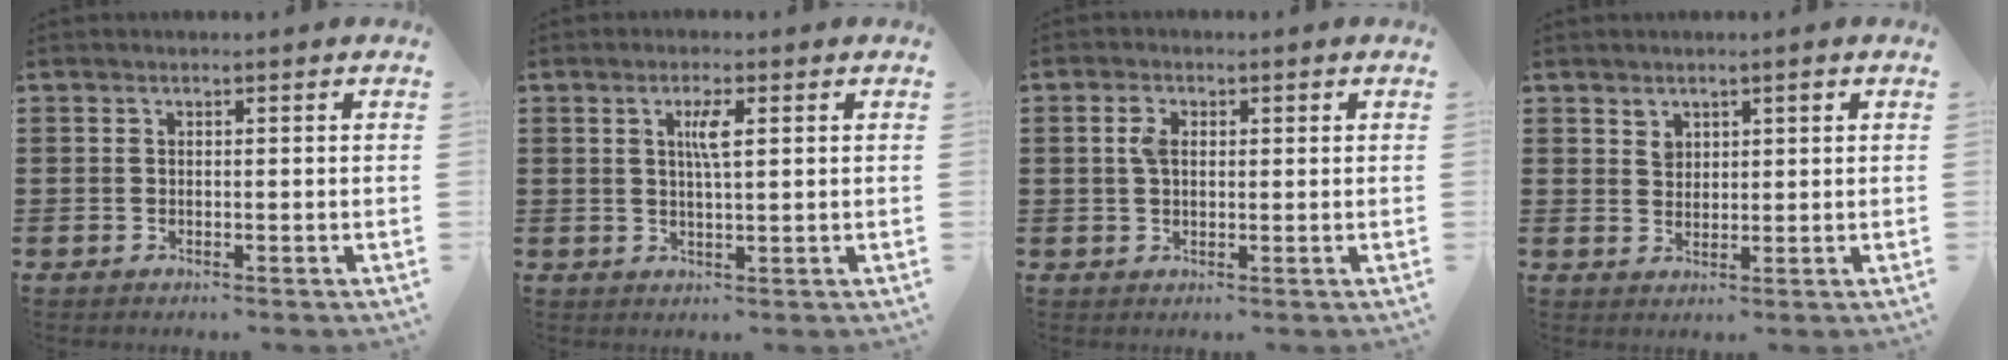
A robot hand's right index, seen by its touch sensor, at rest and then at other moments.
{"total": 3.1, "force": [0.9, 0.5, 2.9], "torque": [-0.061, 0.003, 0.012]}
{"total": 2.9, "force": [0.6, 1.6, 2.4], "torque": [-0.051, 0.009, 0.008]}
{"total": 1.8, "force": [1.2, 1.2, 0.7], "torque": [-0.017, 0.003, 0.024]}